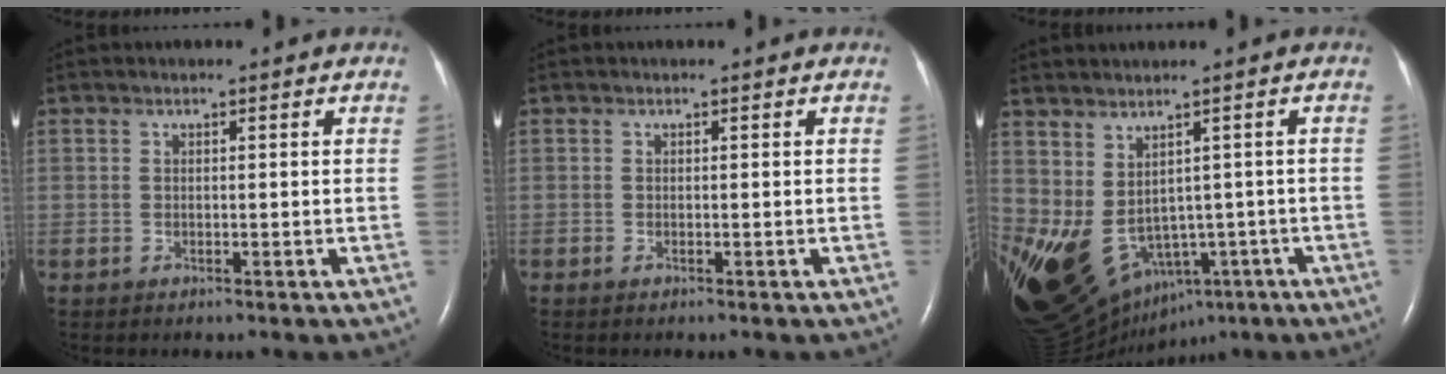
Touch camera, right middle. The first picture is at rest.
{"total": 0.0}
{"total": 22.5, "force": [-9.3, 14.1, 14.9], "torque": [-0.333, -0.039, -0.116]}